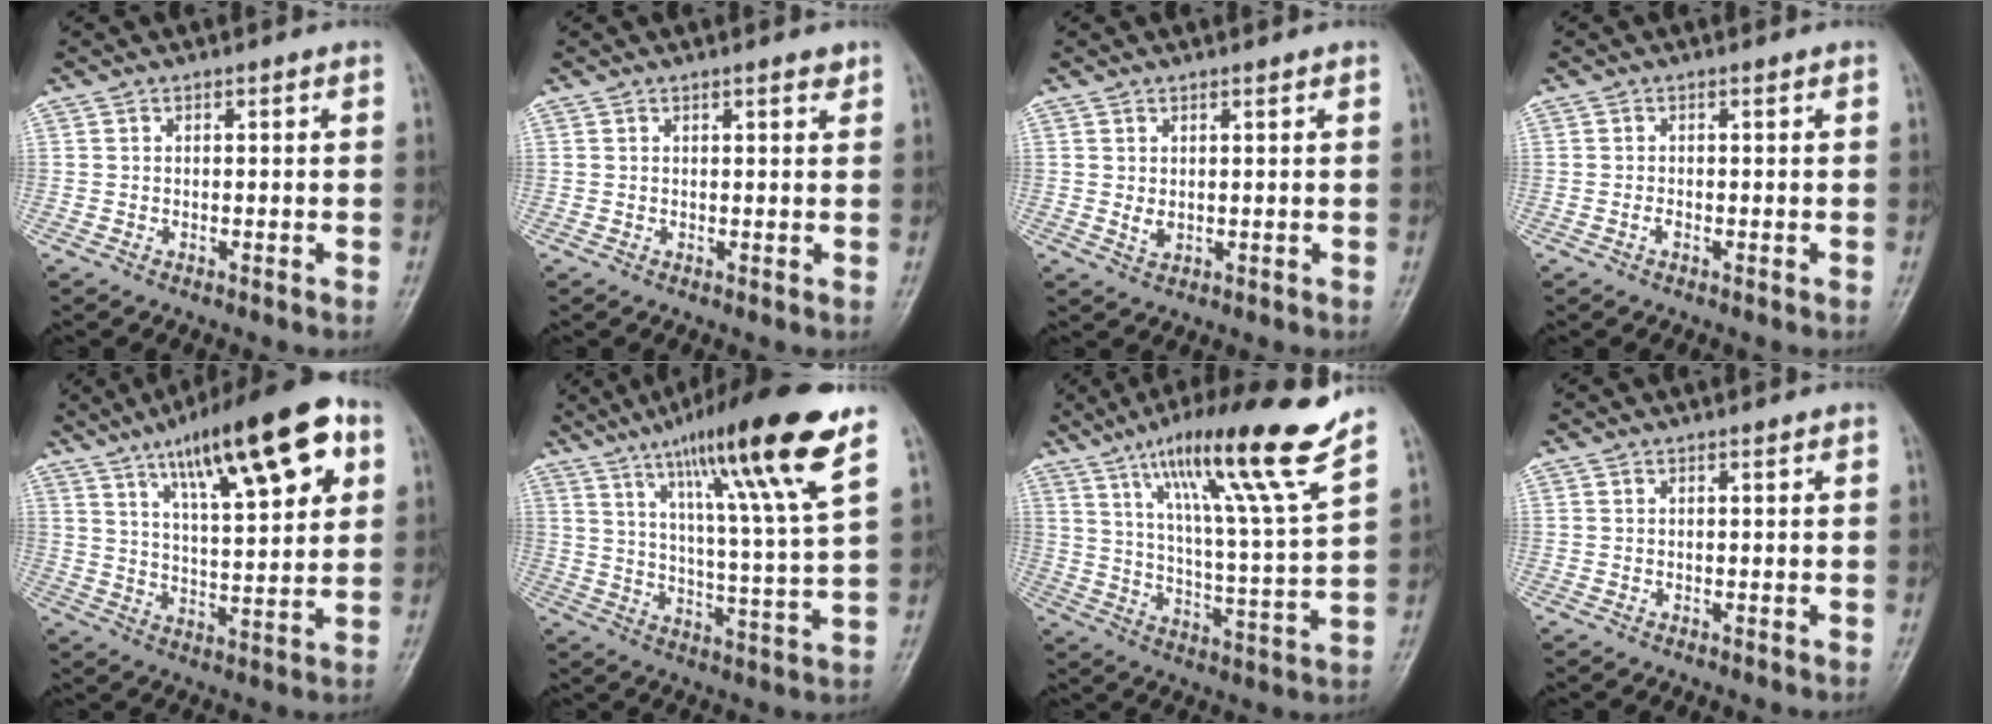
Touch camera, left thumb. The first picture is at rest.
{"total": 1.6, "force": [1.2, 0.4, 1.0], "torque": [-0.012, -0.006, 0.014]}
{"total": 2.2, "force": [0.8, 1.1, 1.7], "torque": [-0.027, -0.009, 0.019]}
{"total": 0.7, "force": [-0.2, 0.4, 0.5], "torque": [-0.007, -0.001, -0.004]}
{"total": 21.3, "force": [10.2, 6.2, 17.6], "torque": [-0.241, -0.017, 0.159]}
{"total": 20.6, "force": [12.4, 0.9, 16.4], "torque": [-0.245, -0.048, 0.194]}
{"total": 19.5, "force": [13.0, 0.0, 14.6], "torque": [-0.219, -0.066, 0.210]}
{"total": 0.0}